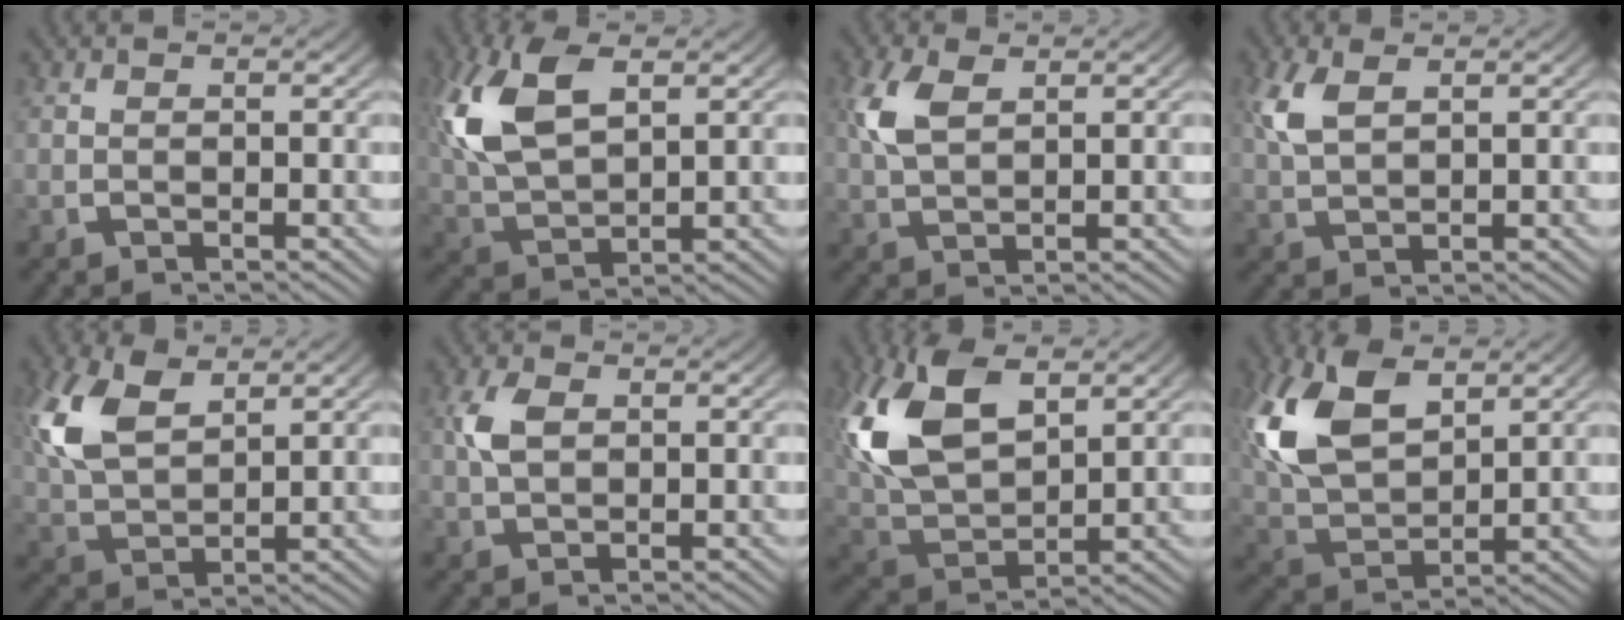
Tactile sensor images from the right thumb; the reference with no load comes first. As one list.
[{"total": 8.8, "force": [2.2, 5.5, 6.6], "torque": [-0.171, -0.015, 0.058]}, {"total": 3.6, "force": [1.9, 1.7, 2.5], "torque": [-0.059, 0.000, 0.047]}, {"total": 3.2, "force": [1.8, 1.4, 2.2], "torque": [-0.055, 0.001, 0.046]}, {"total": 7.0, "force": [2.8, 4.2, 4.8], "torque": [-0.122, -0.013, 0.068]}, {"total": 2.7, "force": [0.9, 1.8, 1.9], "torque": [-0.048, -0.002, 0.023]}, {"total": 12.2, "force": [2.6, 7.9, 9.0], "torque": [-0.227, -0.023, 0.061]}, {"total": 11.1, "force": [2.7, 7.3, 8.0], "torque": [-0.206, -0.025, 0.064]}]